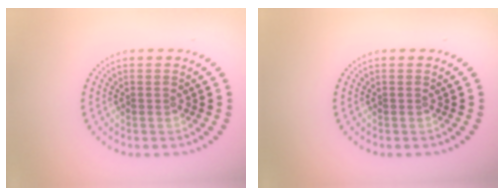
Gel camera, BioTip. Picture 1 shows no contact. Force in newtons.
{"total": 0.0}